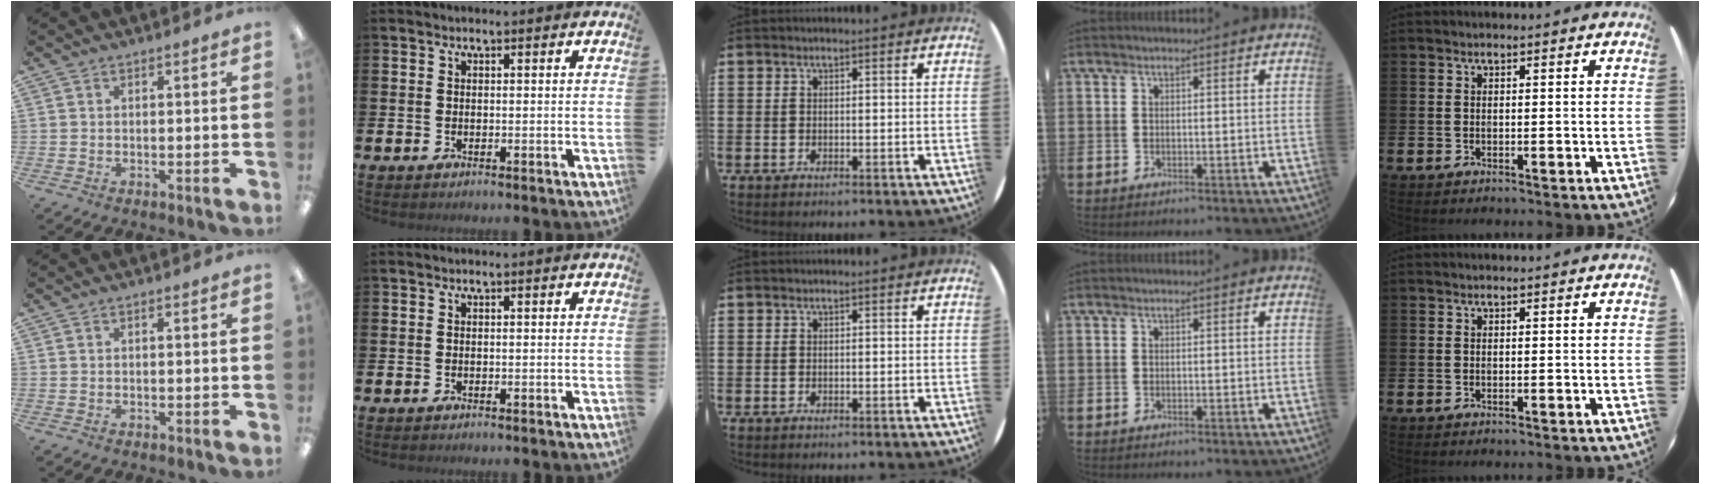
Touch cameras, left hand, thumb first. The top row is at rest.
{}